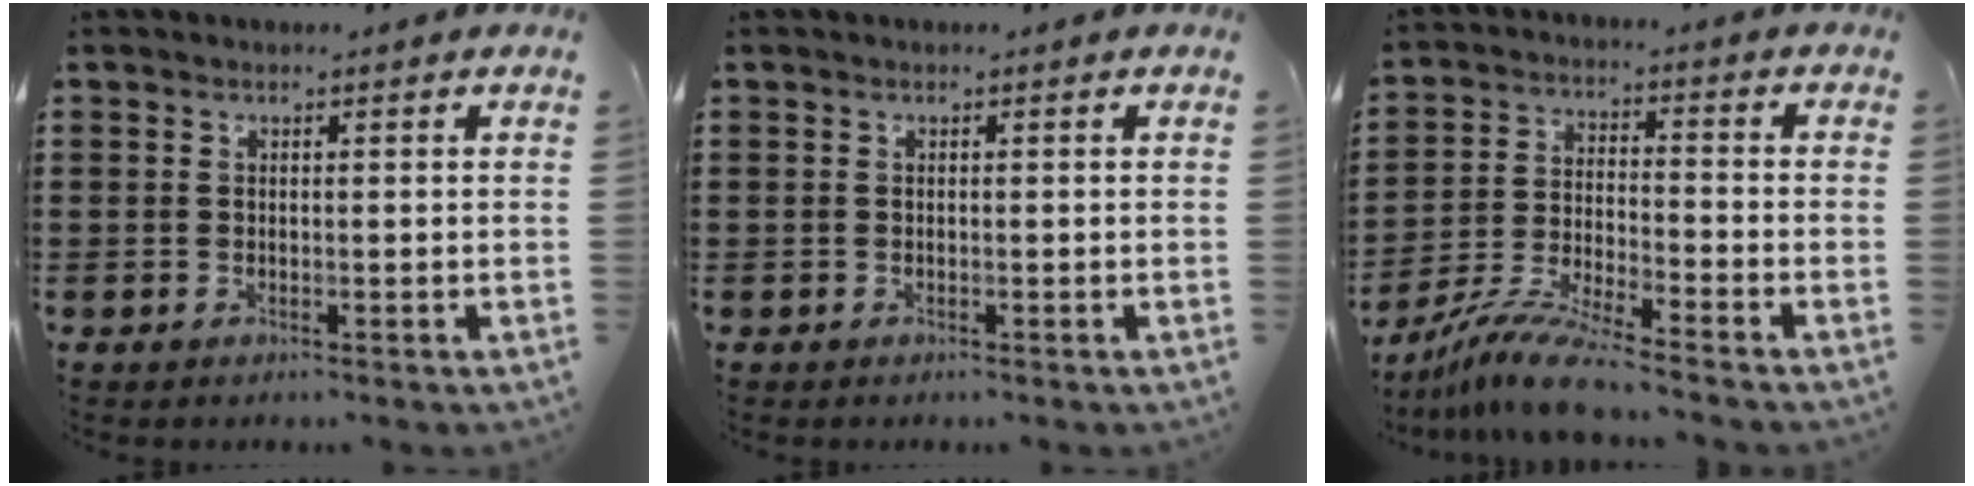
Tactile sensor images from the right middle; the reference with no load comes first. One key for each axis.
{"total": 0.6, "fx": -0.5, "fy": 0.2, "fz": 0.2, "tx": -0.006, "ty": -0.002, "tz": -0.010}
{"total": 9.1, "fx": -8.2, "fy": 0.3, "fz": 4.0, "tx": -0.078, "ty": 0.004, "tz": -0.159}